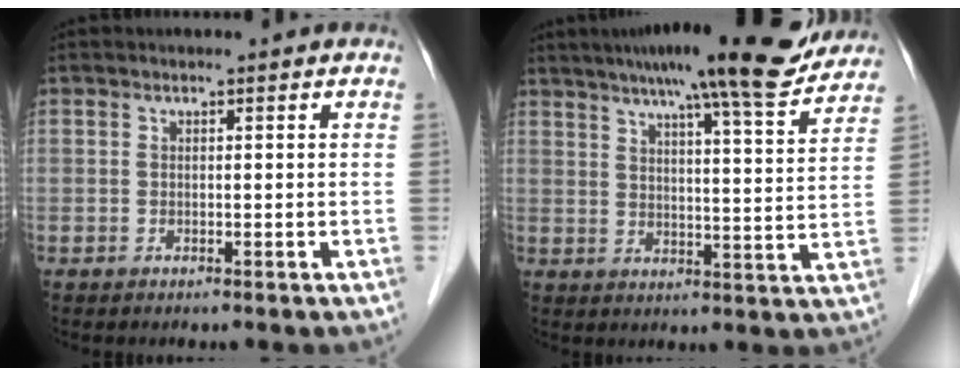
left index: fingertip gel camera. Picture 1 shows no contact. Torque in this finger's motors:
{"motor_torque": [0.88, -1.26, 0.53, 0.14]}